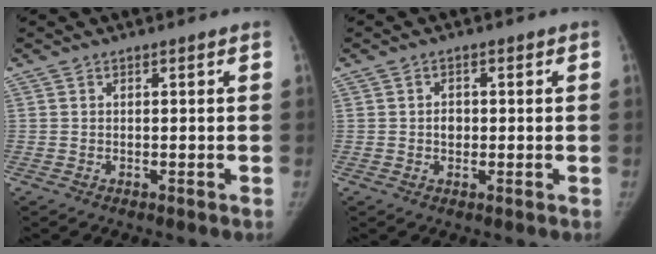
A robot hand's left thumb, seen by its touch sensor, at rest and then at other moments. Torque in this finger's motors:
{"motor_torque": [-0.34, 0.33, 0.16, 0.35, -0.01]}